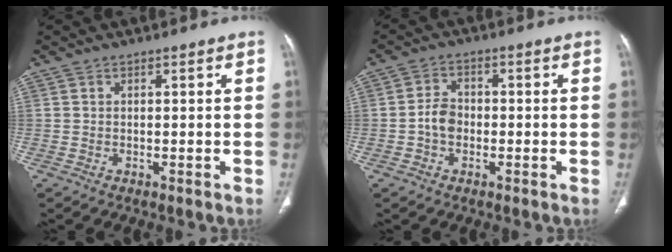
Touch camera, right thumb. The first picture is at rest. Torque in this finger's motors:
{"motor_torque": [0.18, 0.41, 0.46, -0.31, 0.00]}